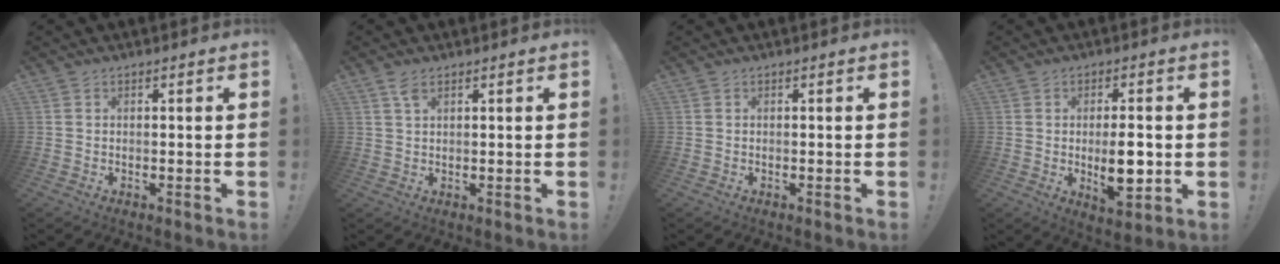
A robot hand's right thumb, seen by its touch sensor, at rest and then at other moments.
{"total": 2.8, "force": [1.7, 1.2, 1.9], "torque": [-0.039, -0.003, 0.031]}
{"total": 0.0}
{"total": 9.3, "force": [-1.1, 4.5, 8.1], "torque": [-0.128, -0.005, -0.016]}